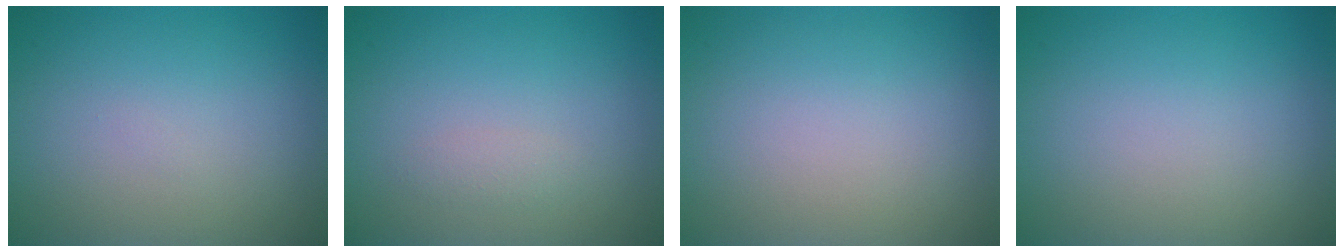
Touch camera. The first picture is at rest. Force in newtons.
{"total": 0.8, "press": 0.8, "slide": 0.0}
{"total": 0.0}
{"total": 0.0}